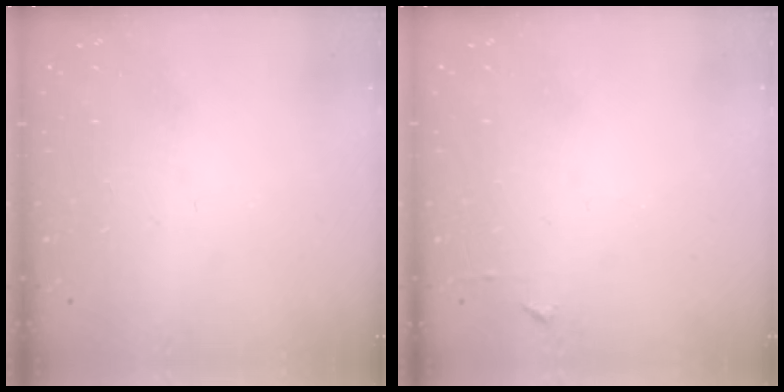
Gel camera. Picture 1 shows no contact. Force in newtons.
{"total": 5.1, "press": 5.1, "slide": 0.6}